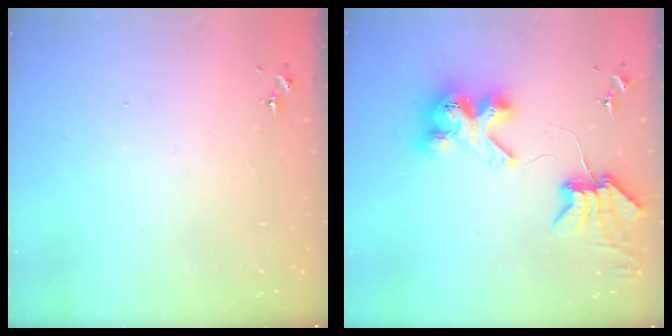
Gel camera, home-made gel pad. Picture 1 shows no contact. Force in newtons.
{"total": 11.2, "press": 11.1, "slide": 1.3}